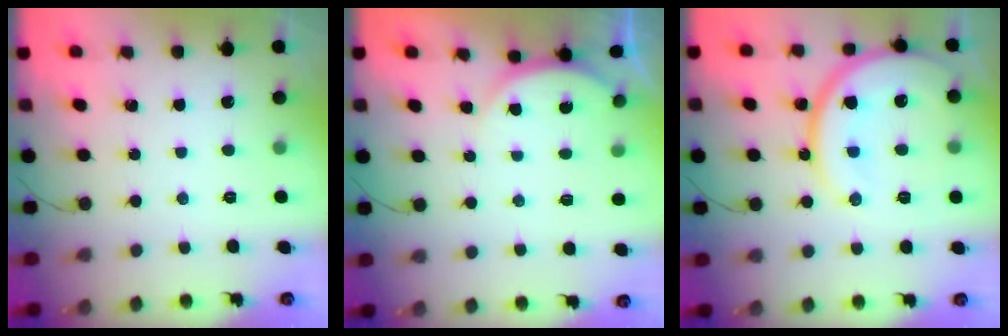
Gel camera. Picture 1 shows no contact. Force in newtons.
{"total": 4.2, "press": 4.2, "slide": 0.6}
{"total": 18.3, "press": 18.2, "slide": 1.6}